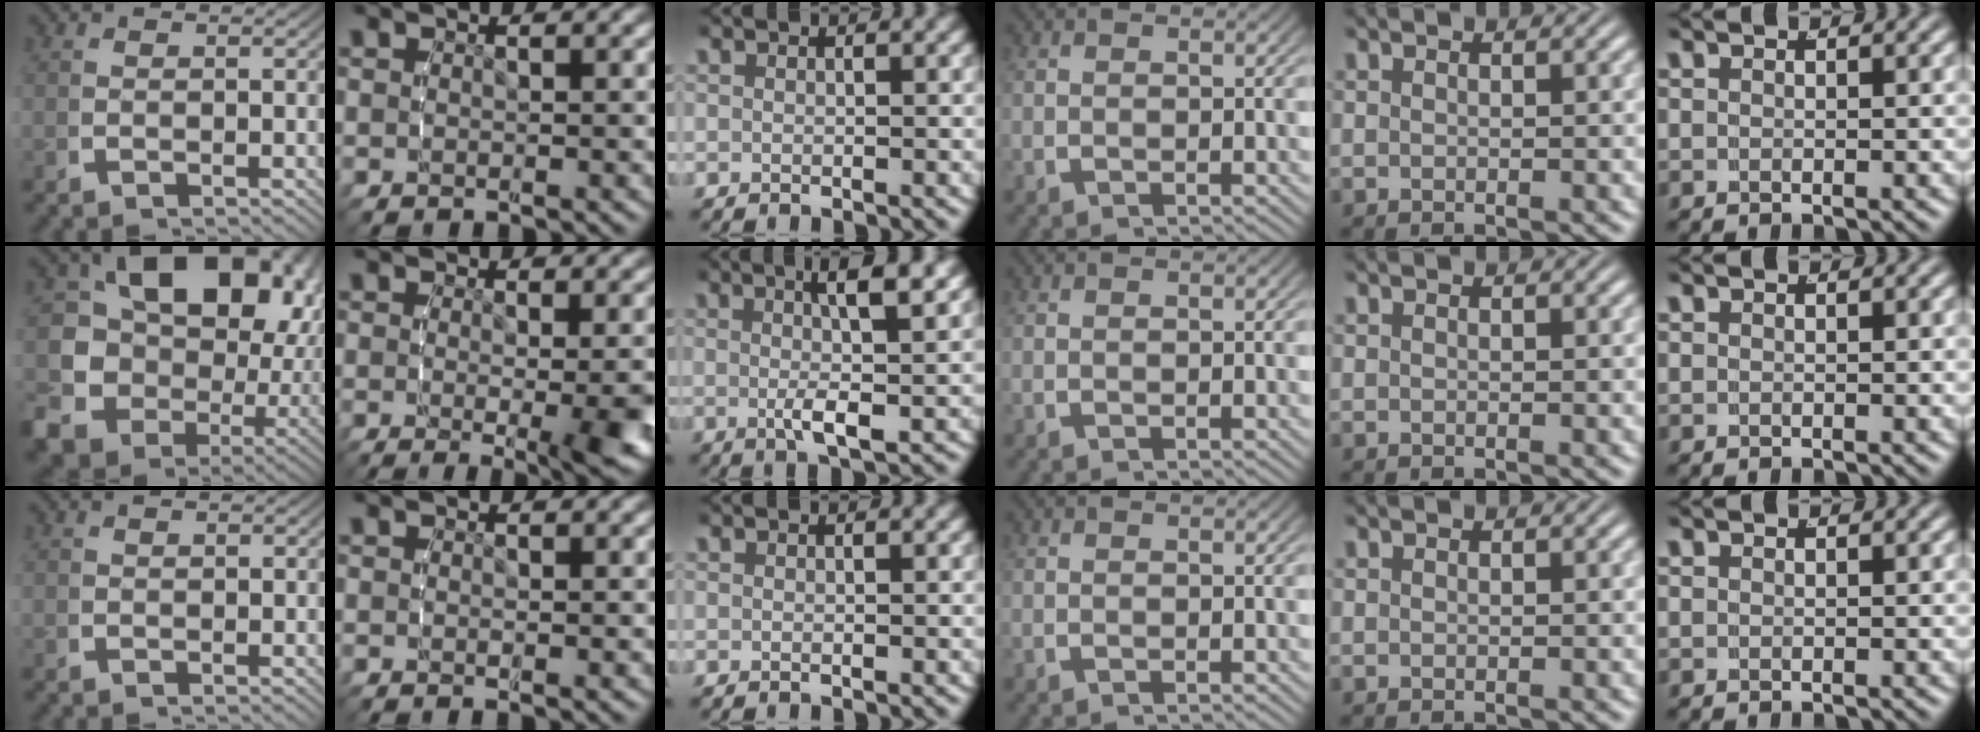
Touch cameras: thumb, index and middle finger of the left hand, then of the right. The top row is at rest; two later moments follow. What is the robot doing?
{"motion": "lift_and_place", "object": "lipstick"}